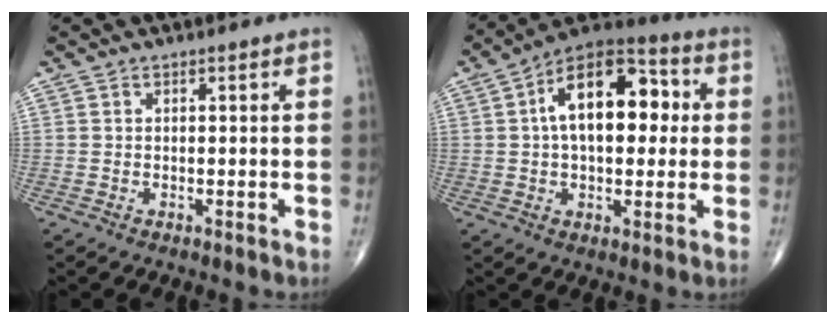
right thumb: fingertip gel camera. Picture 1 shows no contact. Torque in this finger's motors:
{"motor_torque": [0.83, 3.82, 1.28, -0.08, 0.16]}